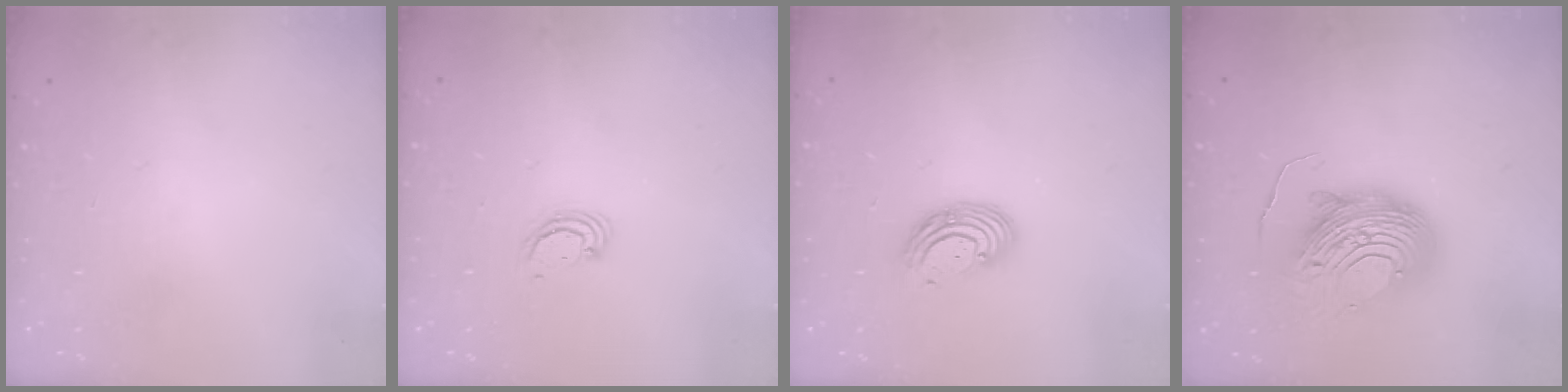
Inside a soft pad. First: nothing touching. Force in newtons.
{"total": 3.1, "press": 3.1, "slide": 0.2}
{"total": 7.1, "press": 7.0, "slide": 1.3}
{"total": 14.9, "press": 14.8, "slide": 1.3}